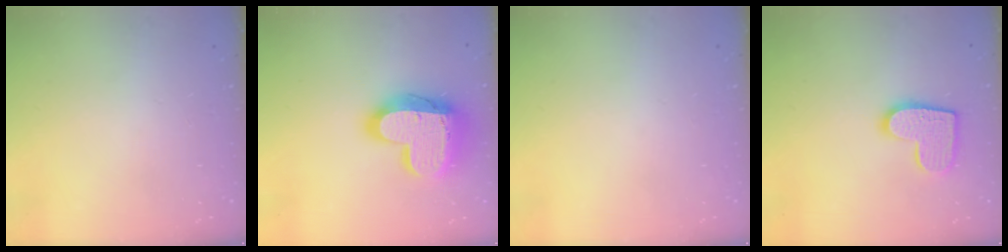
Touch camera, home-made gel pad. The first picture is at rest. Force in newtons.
{"total": 19.7, "press": 19.7, "slide": 1.4}
{"total": 0.0}
{"total": 12.7, "press": 12.6, "slide": 0.8}